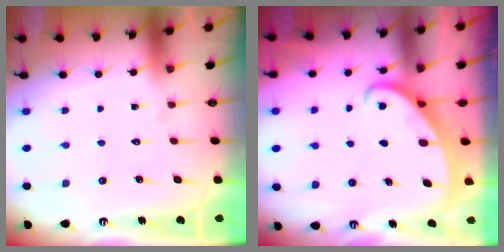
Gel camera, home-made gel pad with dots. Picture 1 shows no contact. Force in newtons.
{"total": 2.2, "press": 2.2, "slide": 0.3}